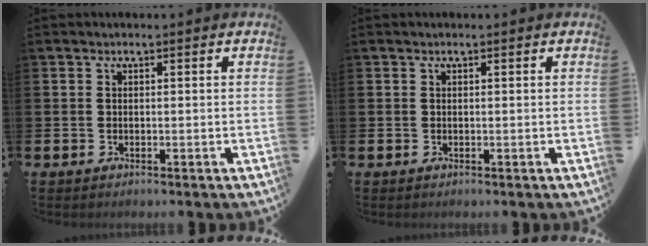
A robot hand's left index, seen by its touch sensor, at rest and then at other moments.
{"total": 0.0}